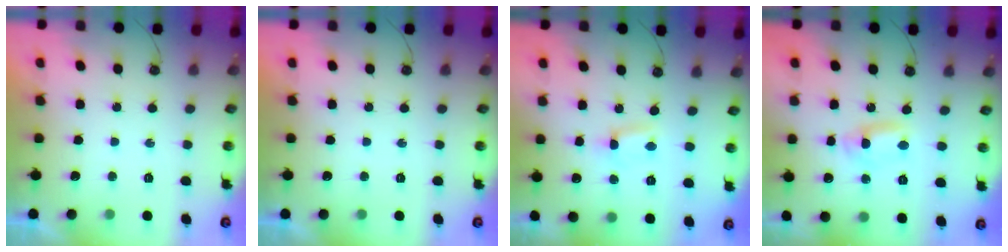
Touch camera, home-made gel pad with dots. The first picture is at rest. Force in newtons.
{"total": 0.0}
{"total": 5.0, "press": 0.9, "slide": 4.9}
{"total": 2.3, "press": 2.0, "slide": 1.2}